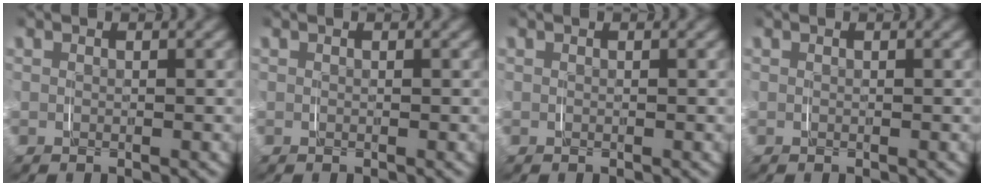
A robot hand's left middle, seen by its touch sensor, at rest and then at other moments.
{"total": 0.0}
{"total": 0.0}
{"total": 0.0}